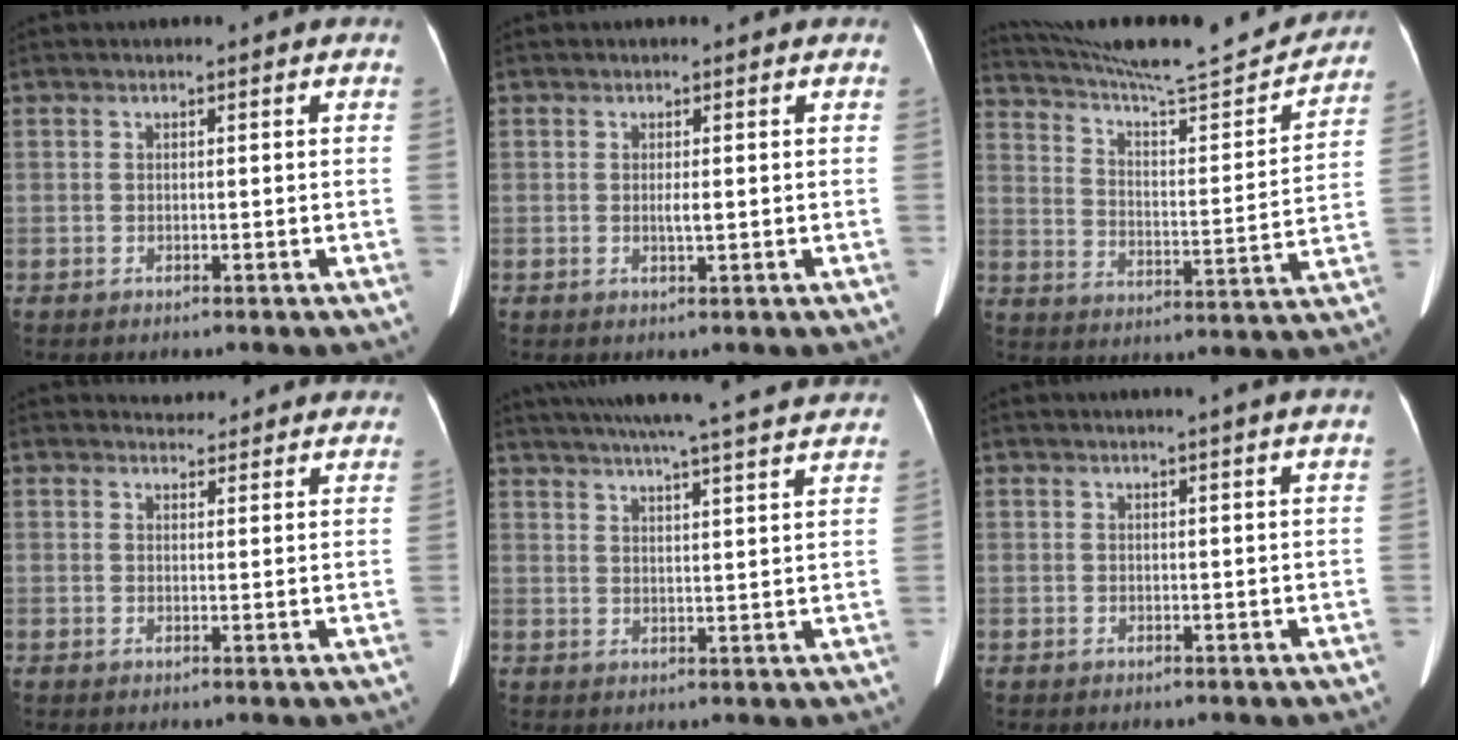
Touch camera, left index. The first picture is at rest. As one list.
[{"total": 1.2, "force": [0.1, 0.0, 1.2], "torque": [-0.026, -0.001, 0.003]}, {"total": 23.8, "force": [22.0, 1.8, 8.7], "torque": [-0.147, -0.035, 0.311]}, {"total": 6.8, "force": [6.5, 1.9, 0.9], "torque": [0.005, 0.010, 0.060]}, {"total": 25.6, "force": [23.3, 1.0, 10.6], "torque": [-0.176, -0.004, 0.294]}, {"total": 3.1, "force": [2.6, -0.8, 1.4], "torque": [-0.020, 0.003, 0.029]}]